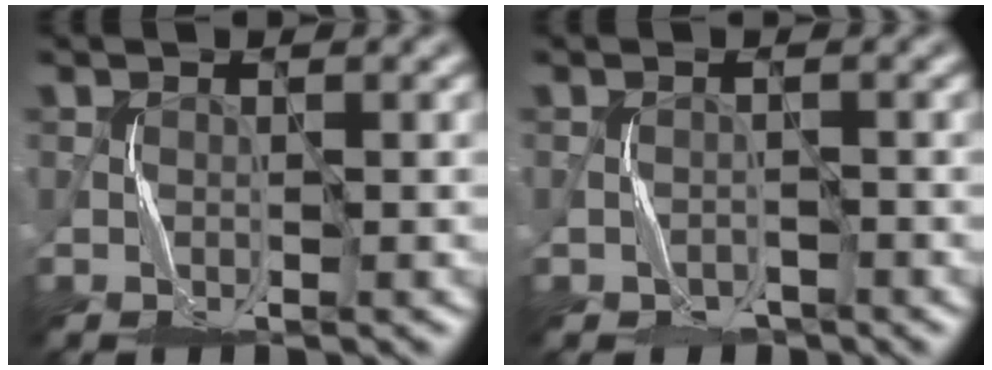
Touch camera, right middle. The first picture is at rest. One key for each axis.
{"total": 1.4, "fx": -1.2, "fy": 0.4, "fz": -0.5, "tx": 0.005, "ty": -0.008, "tz": -0.021}